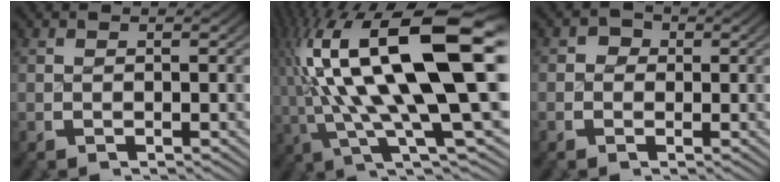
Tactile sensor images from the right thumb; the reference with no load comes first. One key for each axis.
{"total": 19.3, "fx": 1.1, "fy": 9.2, "fz": 17.0, "tx": -0.310, "ty": -0.033, "tz": 0.032}
{"total": 2.0, "fx": 0.0, "fy": 1.9, "fz": 0.8, "tx": -0.007, "ty": -0.003, "tz": -0.005}